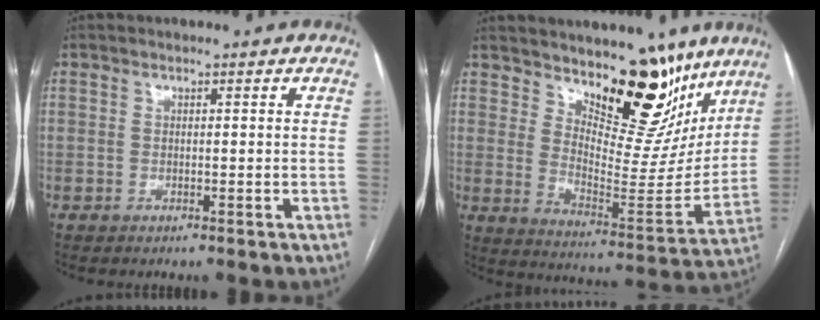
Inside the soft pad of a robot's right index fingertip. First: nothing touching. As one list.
[{"total": 16.7, "force": [12.3, 6.1, 9.5], "torque": [-0.110, -0.033, 0.192]}]